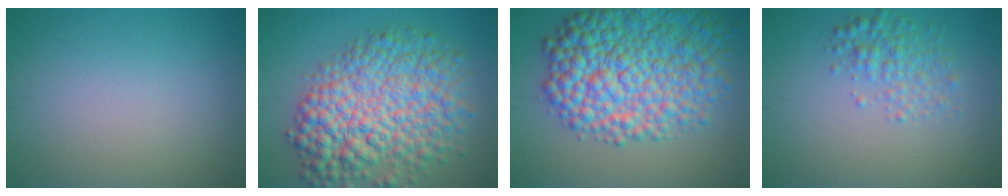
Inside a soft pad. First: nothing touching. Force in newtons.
{"total": 10.8, "press": 10.8, "slide": 0.2}
{"total": 11.4, "press": 11.4, "slide": 0.3}
{"total": 2.7, "press": 2.7, "slide": 0.1}